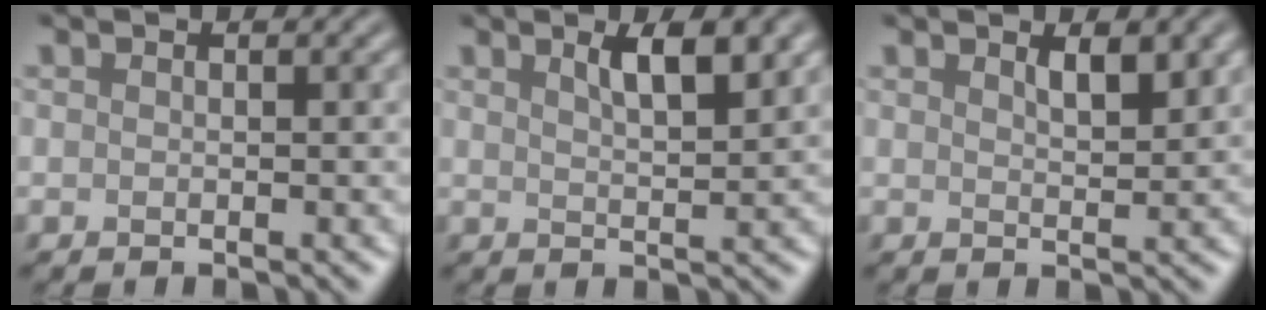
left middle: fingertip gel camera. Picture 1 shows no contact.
{"total": 3.6, "force": [1.9, 1.0, 2.9], "torque": [-0.037, 0.002, 0.031]}
{"total": 2.2, "force": [1.4, 0.6, 1.6], "torque": [-0.023, -0.003, 0.026]}